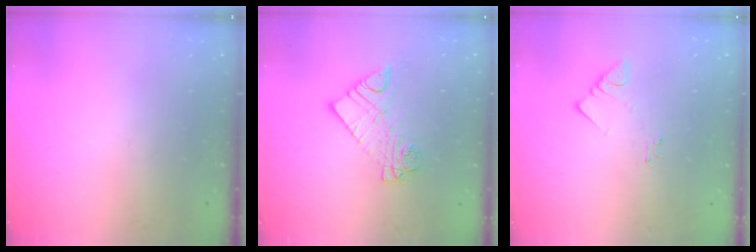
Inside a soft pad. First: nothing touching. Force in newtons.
{"total": 9.9, "press": 9.9, "slide": 0.7}
{"total": 3.2, "press": 3.2, "slide": 0.1}